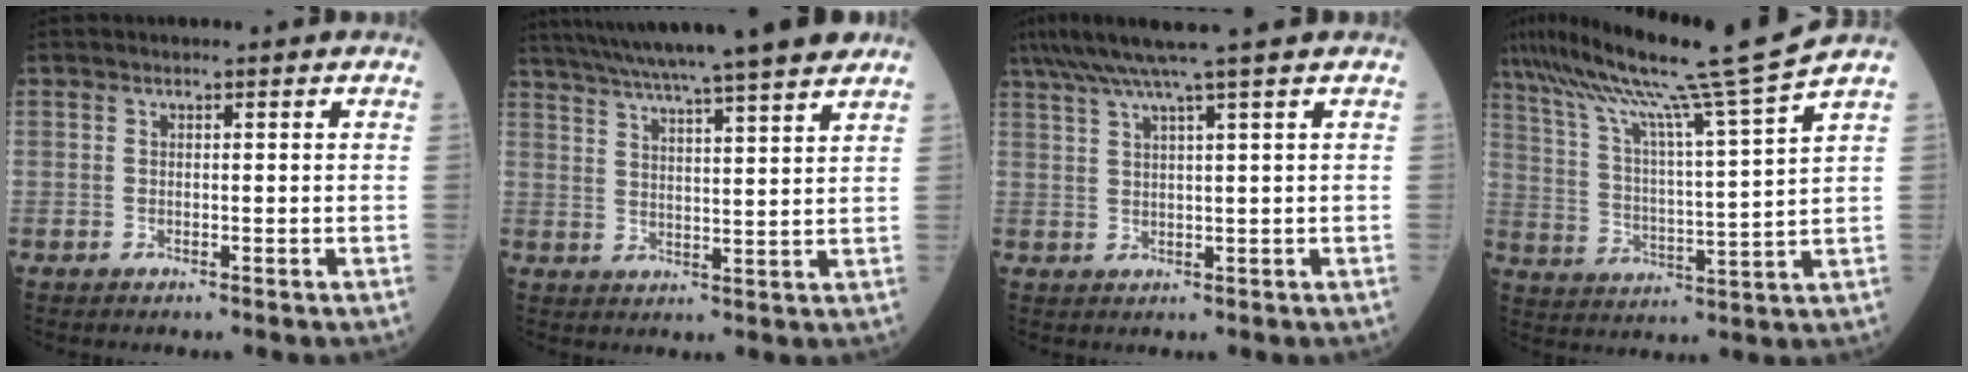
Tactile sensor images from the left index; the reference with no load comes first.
{"total": 21.0, "force": [18.1, -0.2, 10.6], "torque": [-0.186, 0.004, 0.256]}
{"total": 7.8, "force": [5.8, -1.9, 4.8], "torque": [-0.078, 0.025, 0.097]}
{"total": 17.4, "force": [13.7, -3.4, 10.2], "torque": [-0.176, -0.019, 0.220]}